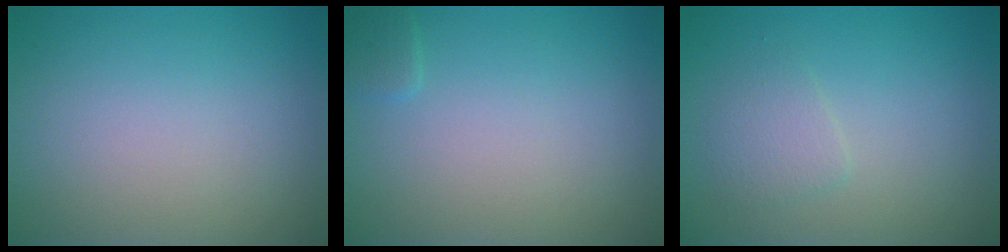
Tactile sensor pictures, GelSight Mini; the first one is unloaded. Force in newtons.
{"total": 0.9, "press": 0.8, "slide": 0.1}
{"total": 1.8, "press": 1.8, "slide": 0.1}